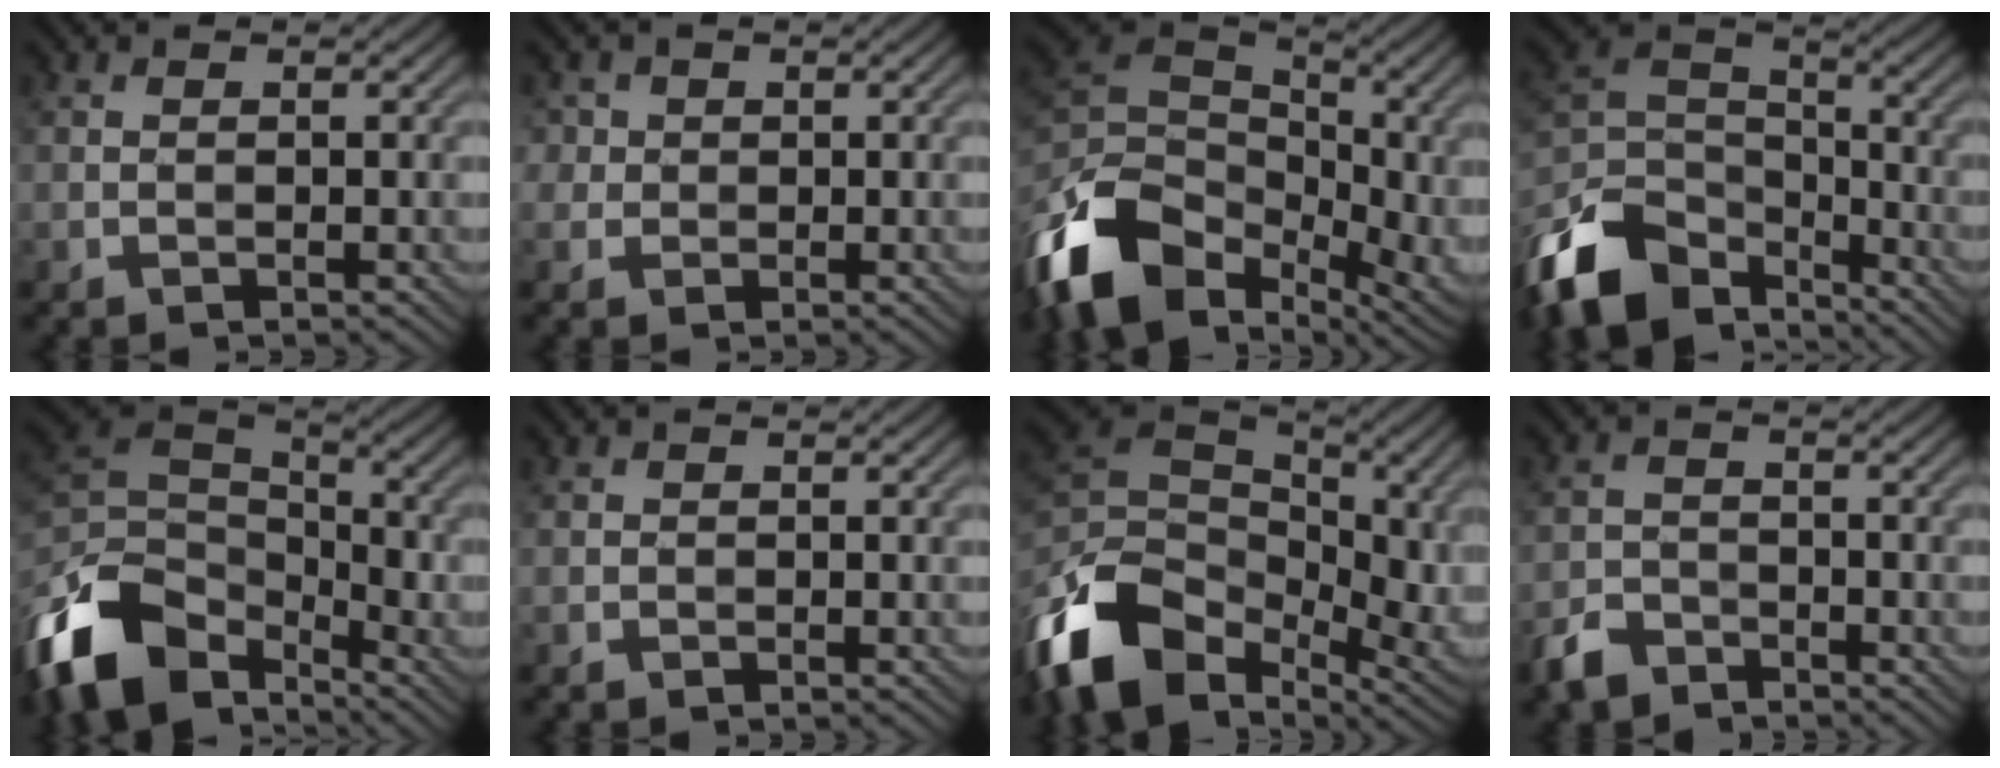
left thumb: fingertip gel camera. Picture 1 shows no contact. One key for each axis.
{"total": 2.9, "fx": 0.9, "fy": 2.7, "fz": 0.7, "tx": -0.029, "ty": 0.005, "tz": 0.016}
{"total": 16.3, "fx": -7.1, "fy": 10.8, "fz": 10.0, "tx": -0.256, "ty": -0.010, "tz": -0.133}
{"total": 13.4, "fx": -9.4, "fy": 7.2, "fz": 6.2, "tx": -0.167, "ty": -0.003, "tz": -0.189}
{"total": 13.6, "fx": -7.3, "fy": 8.7, "fz": 7.6, "tx": -0.199, "ty": -0.001, "tz": -0.149}
{"total": 0.5, "fx": -0.1, "fy": 0.5, "fz": 0.1, "tx": 0.001, "ty": -0.002, "tz": -0.004}
{"total": 15.9, "fx": -5.4, "fy": 11.0, "fz": 10.1, "tx": -0.255, "ty": -0.013, "tz": -0.104}
{"total": 3.5, "fx": -2.9, "fy": 1.7, "fz": 1.0, "tx": -0.024, "ty": 0.000, "tz": -0.067}